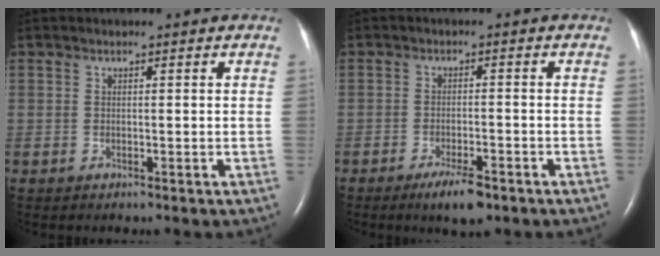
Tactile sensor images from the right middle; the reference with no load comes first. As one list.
[{"total": 4.7, "force": [-3.2, 1.1, 3.3], "torque": [-0.065, -0.007, -0.049]}]